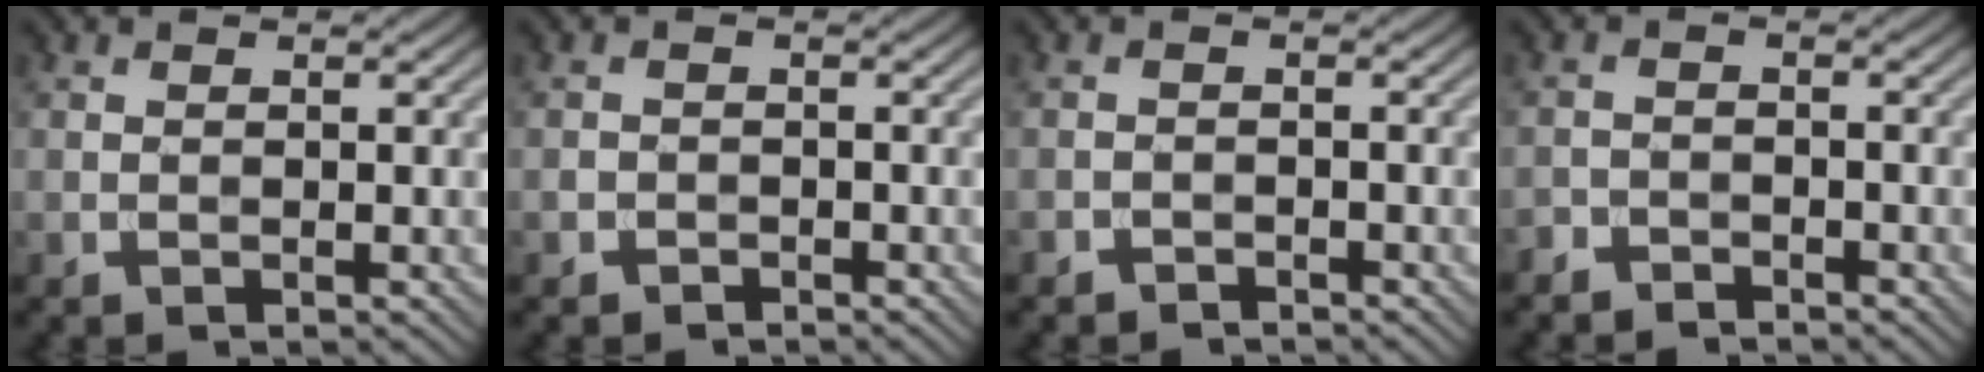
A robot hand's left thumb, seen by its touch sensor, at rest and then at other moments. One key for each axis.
{"total": 1.1, "fx": -0.9, "fy": 0.7, "fz": -0.3, "tx": 0.007, "ty": -0.002, "tz": -0.020}
{"total": 1.1, "fx": -1.1, "fy": 0.1, "fz": -0.4, "tx": 0.007, "ty": -0.001, "tz": -0.021}
{"total": 2.0, "fx": -2.0, "fy": 0.4, "fz": -0.2, "tx": 0.003, "ty": 0.001, "tz": -0.042}